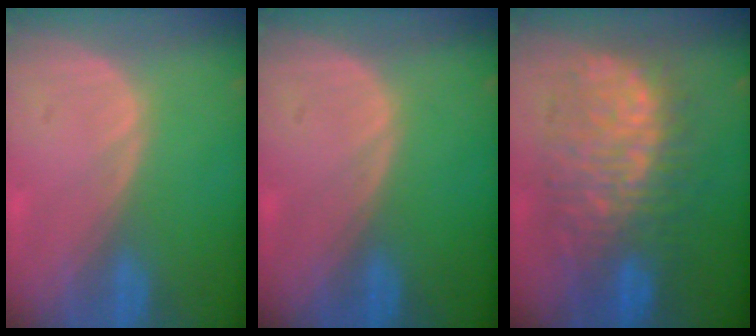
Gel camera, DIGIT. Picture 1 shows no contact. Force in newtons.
{"total": 0.0}
{"total": 11.9, "press": 11.8, "slide": 1.5}